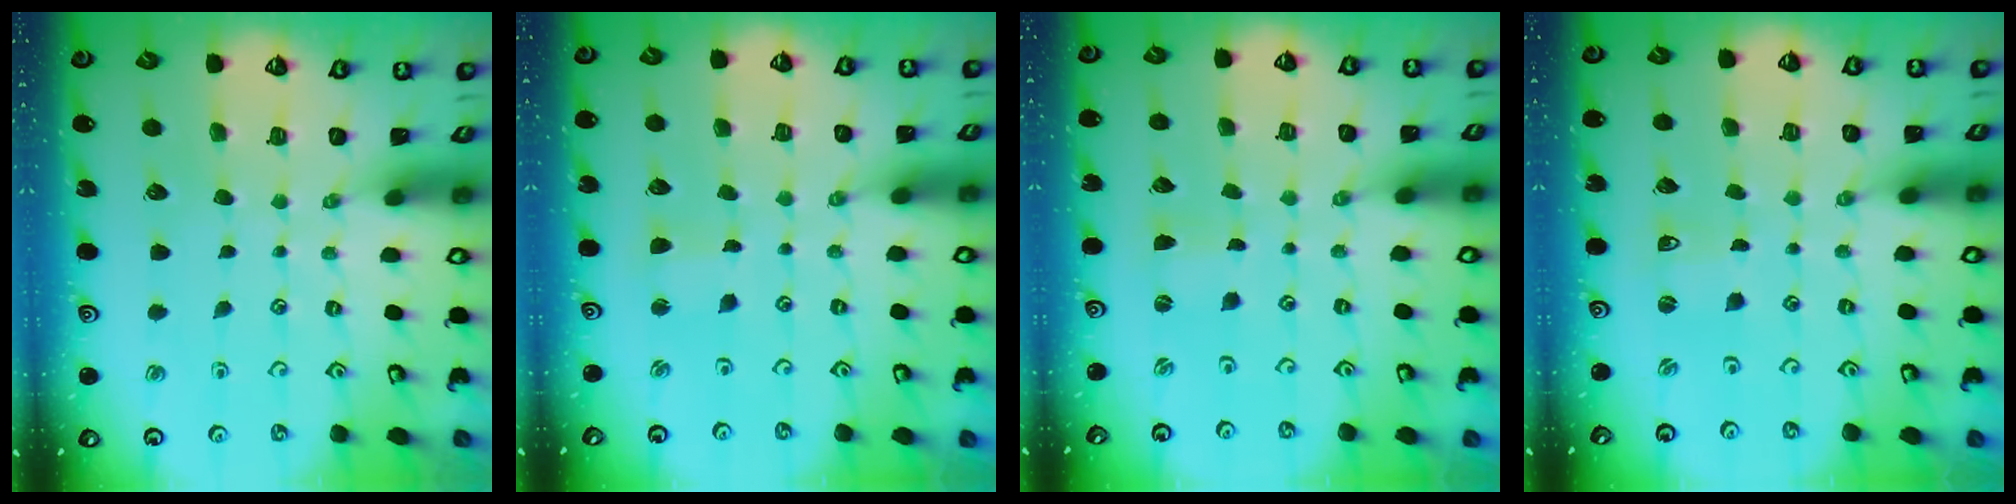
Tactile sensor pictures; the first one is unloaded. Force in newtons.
{"total": 1.9, "press": 1.9, "slide": 0.3}
{"total": 0.0}
{"total": 2.3, "press": 2.3, "slide": 0.4}